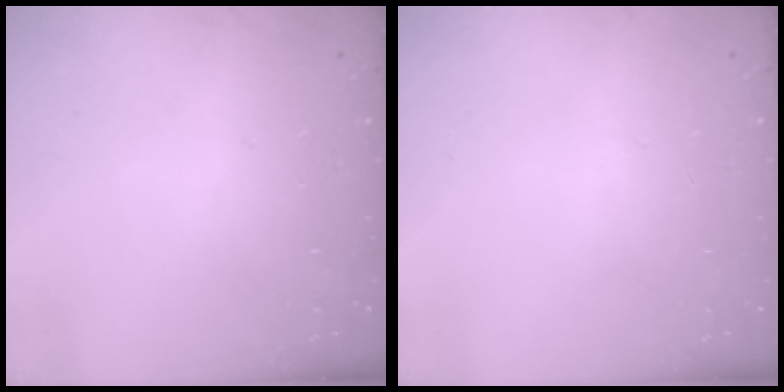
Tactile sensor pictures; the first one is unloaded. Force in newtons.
{"total": 0.0}